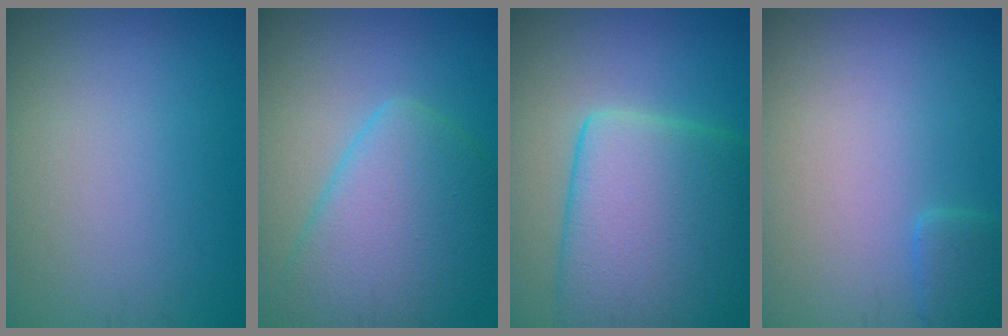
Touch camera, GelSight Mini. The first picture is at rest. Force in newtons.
{"total": 7.0, "press": 7.0, "slide": 0.5}
{"total": 11.0, "press": 10.9, "slide": 0.7}
{"total": 1.5, "press": 1.5, "slide": 0.1}